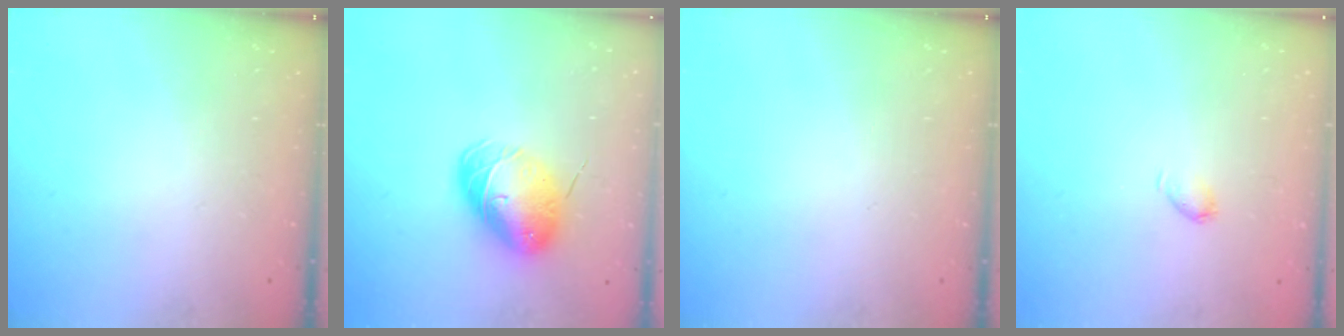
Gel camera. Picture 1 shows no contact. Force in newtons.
{"total": 9.2, "press": 9.0, "slide": 2.1}
{"total": 0.0}
{"total": 3.1, "press": 3.1, "slide": 0.5}